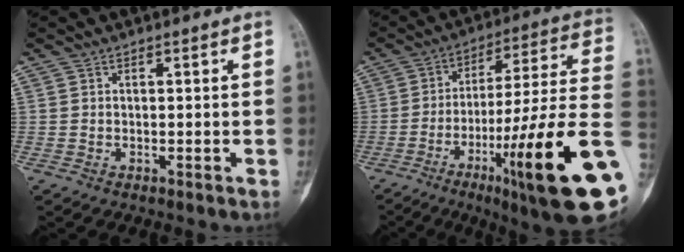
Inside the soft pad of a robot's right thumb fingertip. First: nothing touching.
{"total": 26.6, "force": [-8.6, 3.0, 25.0], "torque": [-0.345, 0.025, -0.124]}